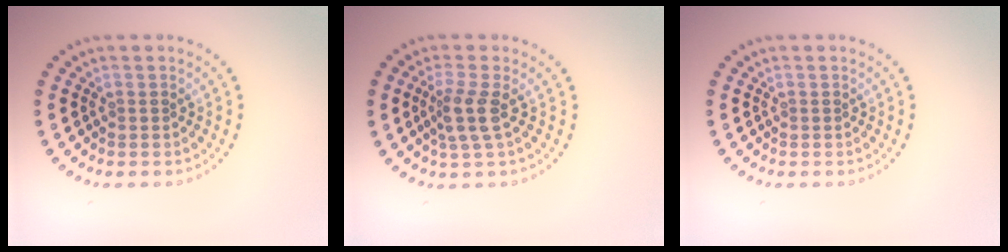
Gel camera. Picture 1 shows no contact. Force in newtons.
{"total": 2.4, "press": 2.0, "slide": 1.4}
{"total": 0.0}